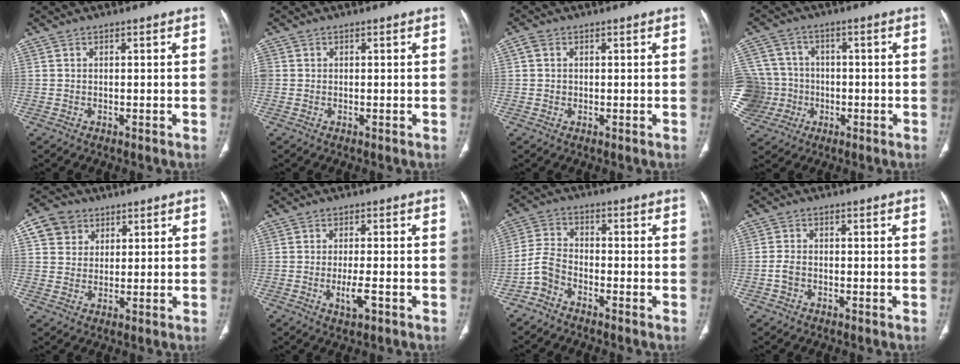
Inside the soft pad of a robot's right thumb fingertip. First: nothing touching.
{"total": 1.4, "force": [0.2, 1.2, 0.6], "torque": [-0.013, 0.007, 0.006]}
{"total": 1.9, "force": [0.4, 1.6, 0.9], "torque": [-0.013, -0.001, 0.008]}
{"total": 15.9, "force": [-2.6, 14.8, 5.4], "torque": [-0.131, 0.035, -0.034]}
{"total": 7.1, "force": [3.1, 6.0, 2.1], "torque": [-0.017, -0.002, 0.056]}
{"total": 4.1, "force": [-1.4, 1.2, 3.6], "torque": [-0.065, -0.003, -0.024]}
{"total": 4.9, "force": [-3.3, 2.8, 2.3], "torque": [-0.049, 0.023, -0.076]}
{"total": 2.4, "force": [-0.9, 1.7, 1.4], "torque": [-0.031, 0.010, -0.019]}